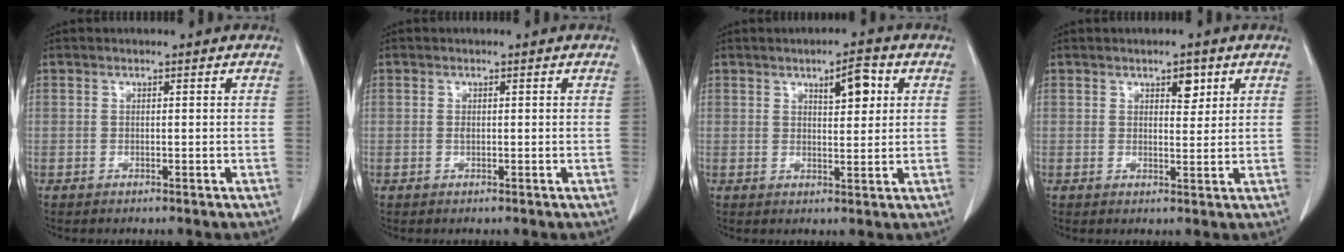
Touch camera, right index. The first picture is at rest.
{"total": 0.6, "force": [0.0, 0.3, 0.6], "torque": [-0.014, -0.001, 0.002]}
{"total": 4.8, "force": [2.0, 1.4, 4.1], "torque": [-0.064, 0.002, 0.032]}
{"total": 2.9, "force": [1.6, 1.3, 2.0], "torque": [-0.027, -0.003, 0.025]}